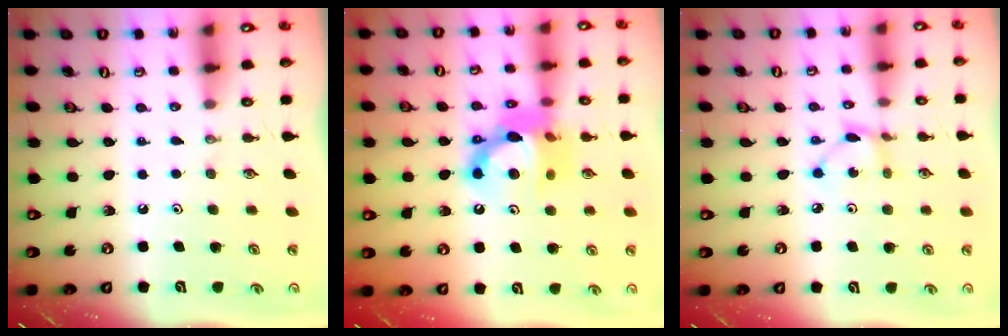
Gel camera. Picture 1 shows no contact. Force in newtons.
{"total": 13.7, "press": 13.6, "slide": 1.4}
{"total": 2.6, "press": 2.6, "slide": 0.2}